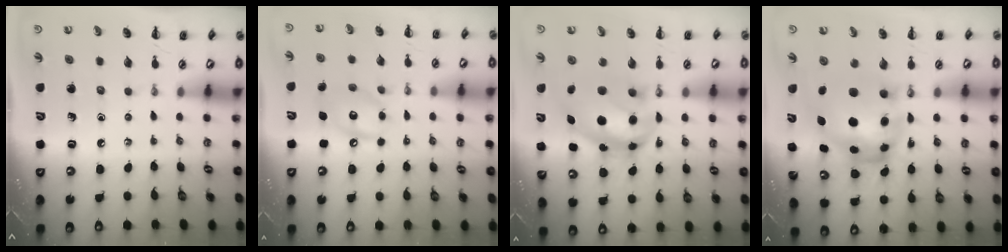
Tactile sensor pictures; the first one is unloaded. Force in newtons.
{"total": 10.4, "press": 10.3, "slide": 1.5}
{"total": 12.3, "press": 12.0, "slide": 2.8}
{"total": 8.6, "press": 8.2, "slide": 2.5}